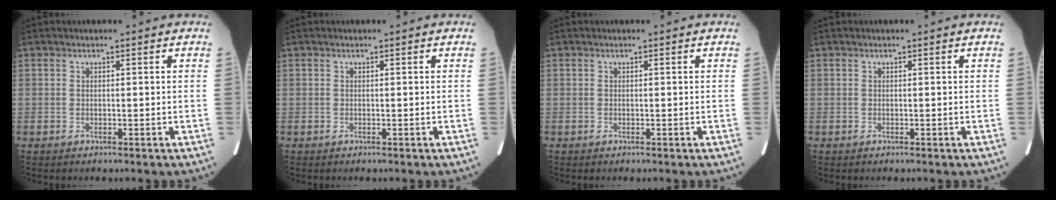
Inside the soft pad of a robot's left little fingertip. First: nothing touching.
{"total": 0.0}
{"total": 0.0}
{"total": 0.0}